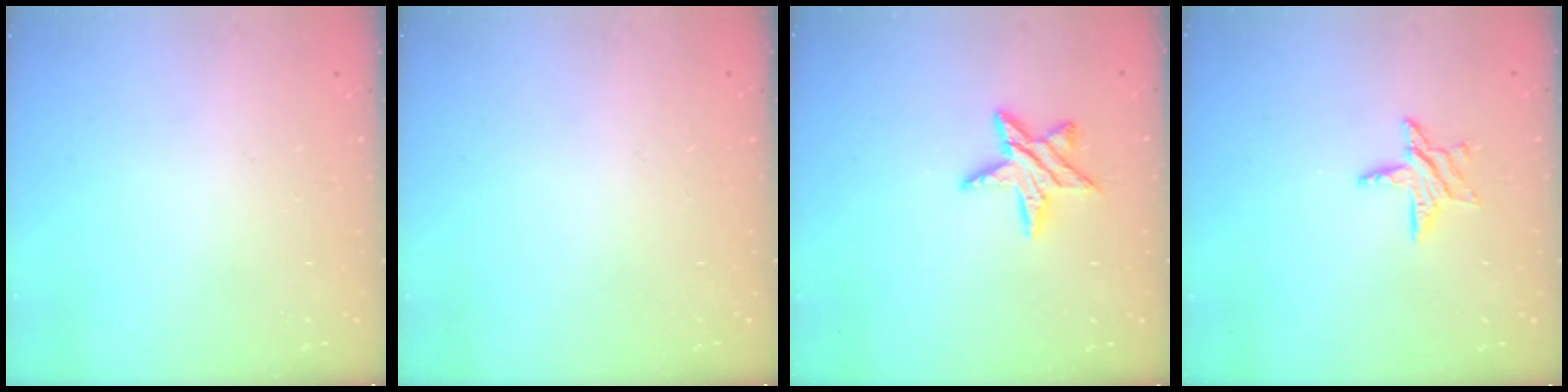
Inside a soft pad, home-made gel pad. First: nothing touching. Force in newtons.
{"total": 0.0}
{"total": 10.1, "press": 10.1, "slide": 0.5}
{"total": 7.4, "press": 7.4, "slide": 0.6}